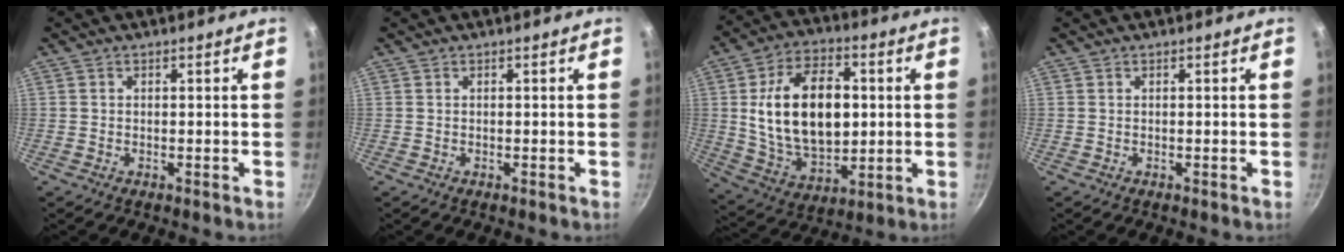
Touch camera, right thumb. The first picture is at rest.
{"total": 0.0}
{"total": 20.6, "force": [2.1, 12.9, 15.9], "torque": [-0.249, 0.001, 0.045]}
{"total": 0.0}